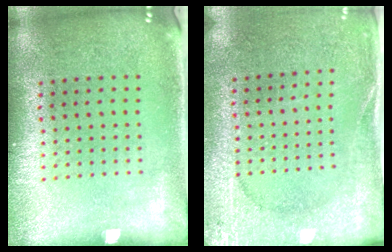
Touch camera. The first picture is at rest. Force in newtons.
{"total": 2.6, "press": 2.5, "slide": 0.6}